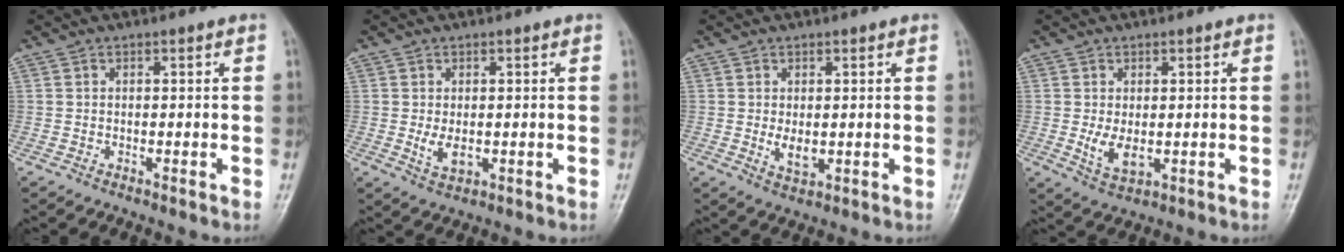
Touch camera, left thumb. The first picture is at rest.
{"total": 3.4, "force": [0.0, 2.0, 2.7], "torque": [-0.045, -0.009, 0.007]}
{"total": 3.3, "force": [0.3, 2.0, 2.6], "torque": [-0.038, -0.010, 0.012]}
{"total": 4.5, "force": [0.1, 2.6, 3.6], "torque": [-0.062, -0.013, 0.012]}